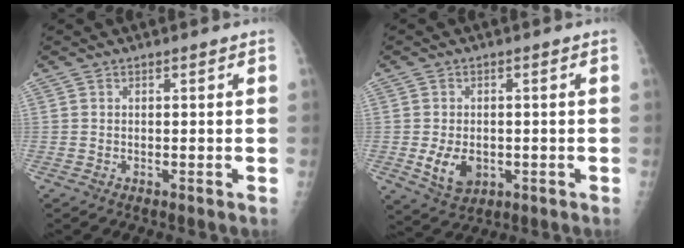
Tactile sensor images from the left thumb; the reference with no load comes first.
{"total": 6.2, "force": [-1.2, 4.5, 4.2], "torque": [-0.062, -0.007, -0.008]}